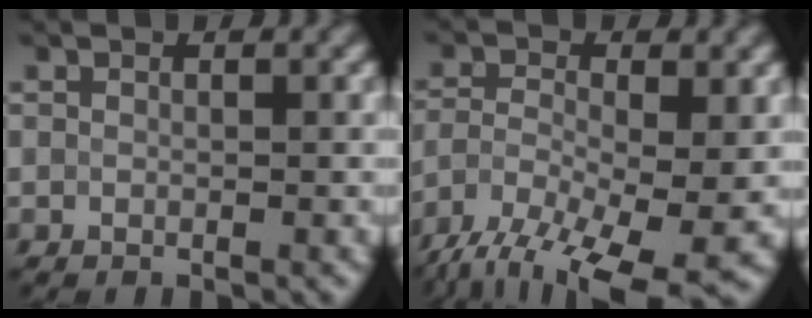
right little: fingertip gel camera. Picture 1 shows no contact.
{"total": 10.3, "force": [-7.1, 3.1, 6.7], "torque": [-0.129, -0.019, -0.131]}